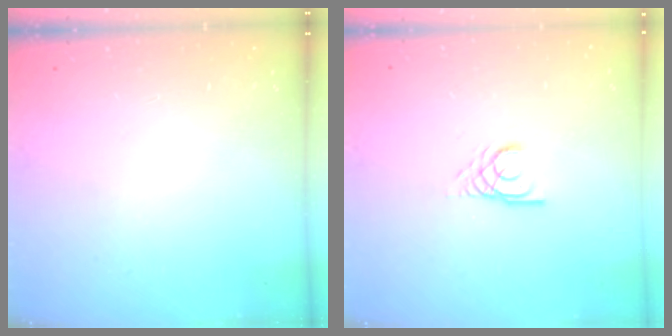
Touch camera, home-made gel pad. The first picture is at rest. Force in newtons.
{"total": 2.9, "press": 2.9, "slide": 0.1}